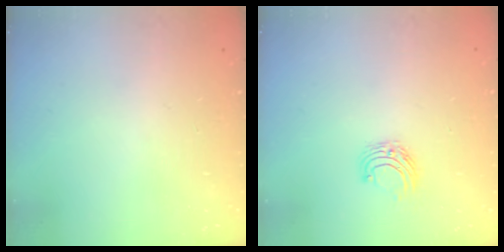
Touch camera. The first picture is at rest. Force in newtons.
{"total": 6.4, "press": 6.3, "slide": 0.7}